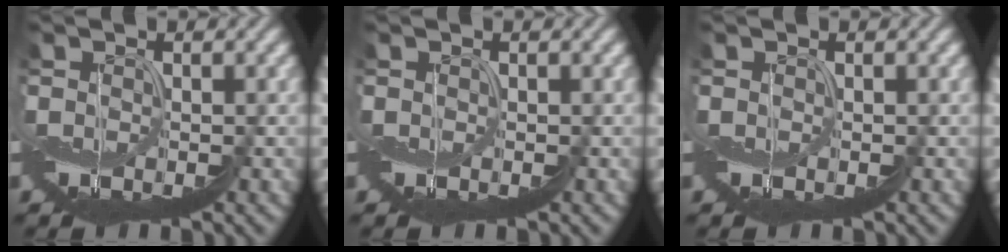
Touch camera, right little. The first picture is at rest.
{"total": 0.0}
{"total": 0.0}